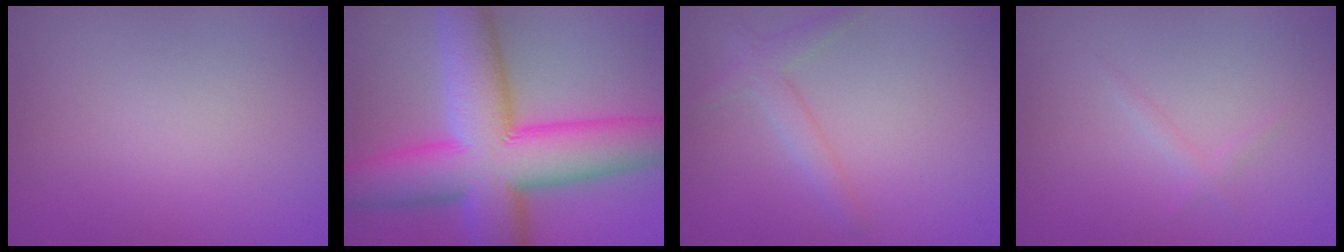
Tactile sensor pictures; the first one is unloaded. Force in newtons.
{"total": 13.9, "press": 13.9, "slide": 0.2}
{"total": 2.0, "press": 2.0, "slide": 0.1}
{"total": 0.8, "press": 0.8, "slide": 0.1}